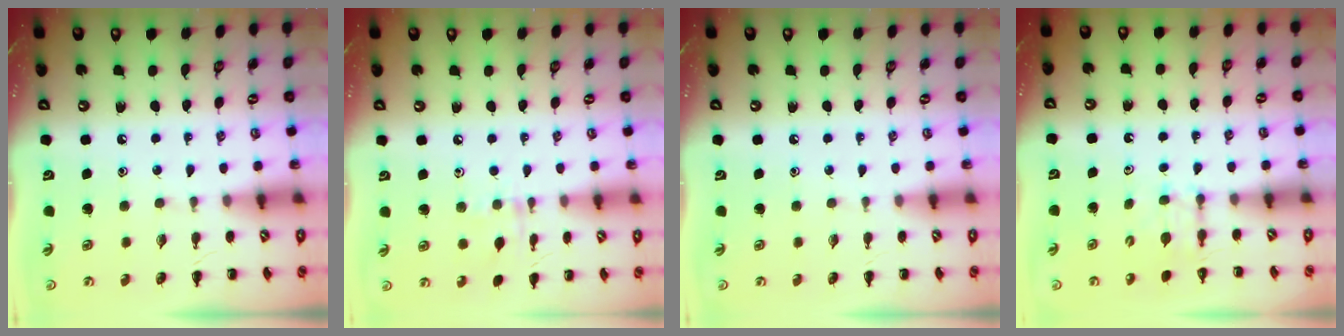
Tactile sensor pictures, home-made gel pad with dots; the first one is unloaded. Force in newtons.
{"total": 5.9, "press": 5.8, "slide": 1.2}
{"total": 0.0}
{"total": 2.7, "press": 2.5, "slide": 1.1}